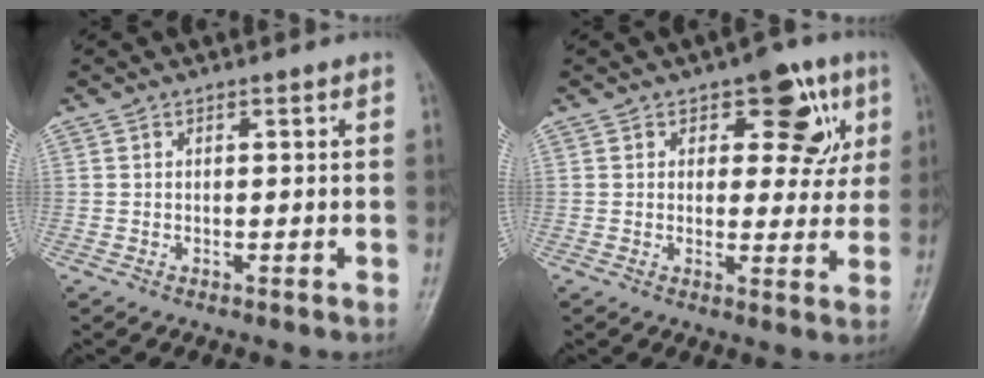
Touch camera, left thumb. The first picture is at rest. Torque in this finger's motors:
{"motor_torque": [0.84, 0.68, 0.40, -0.62, 0.02]}